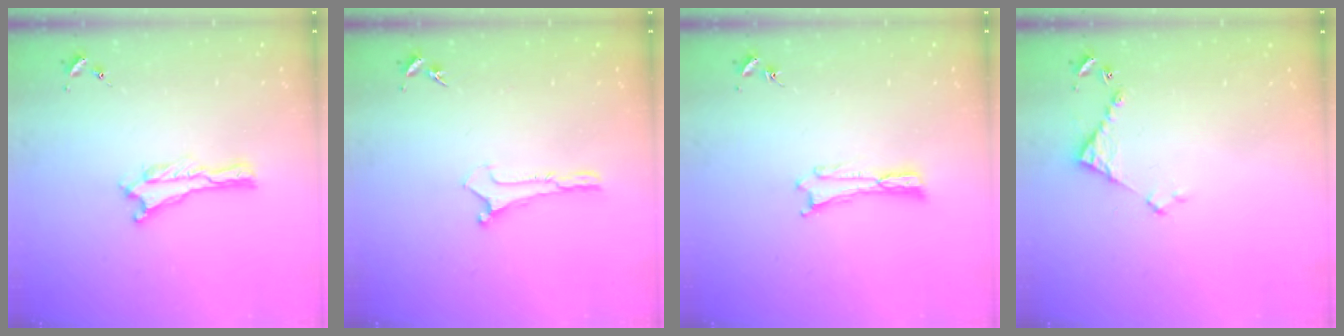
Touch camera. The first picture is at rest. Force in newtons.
{"total": 0.0}
{"total": 0.0}
{"total": 3.7, "press": 3.7, "slide": 0.3}